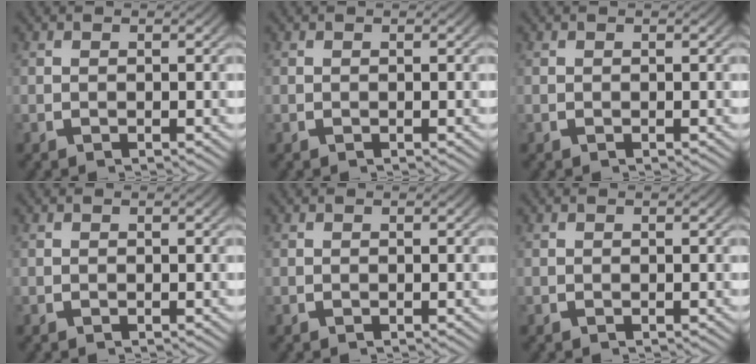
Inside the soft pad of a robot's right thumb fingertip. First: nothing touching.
{"total": 0.0}
{"total": 0.0}
{"total": 0.0}
{"total": 0.0}
{"total": 0.0}